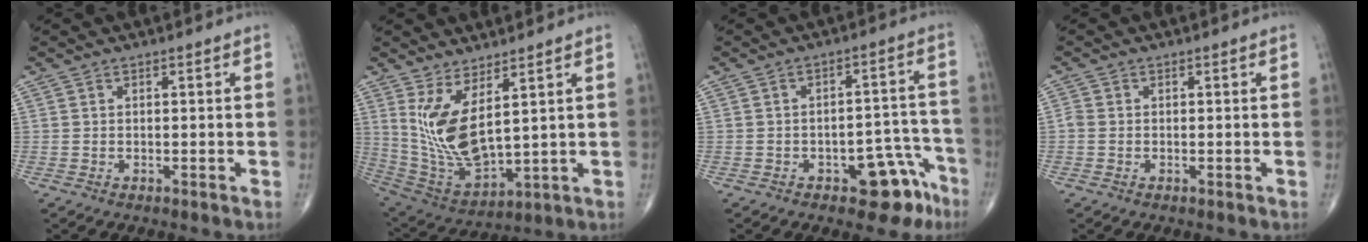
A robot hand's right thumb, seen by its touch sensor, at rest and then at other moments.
{"total": 12.6, "force": [4.3, 4.9, 10.8], "torque": [-0.213, -0.047, 0.107]}
{"total": 9.4, "force": [-5.5, 4.7, 6.1], "torque": [-0.039, 0.047, -0.067]}
{"total": 1.2, "force": [-0.2, 1.0, 0.7], "torque": [-0.013, 0.000, -0.007]}